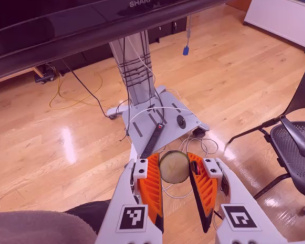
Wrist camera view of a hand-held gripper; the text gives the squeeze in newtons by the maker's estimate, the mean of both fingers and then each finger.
{"total": 9.9, "left": 10.2, "right": 9.7}